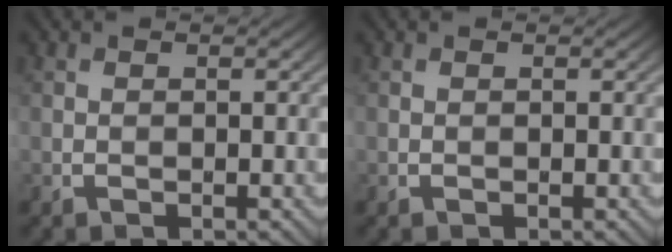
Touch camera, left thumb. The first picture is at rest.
{"total": 0.0}